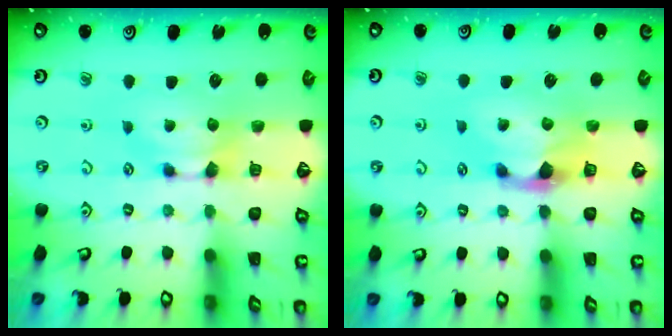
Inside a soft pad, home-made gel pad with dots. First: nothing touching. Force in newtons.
{"total": 2.2, "press": 1.7, "slide": 1.4}